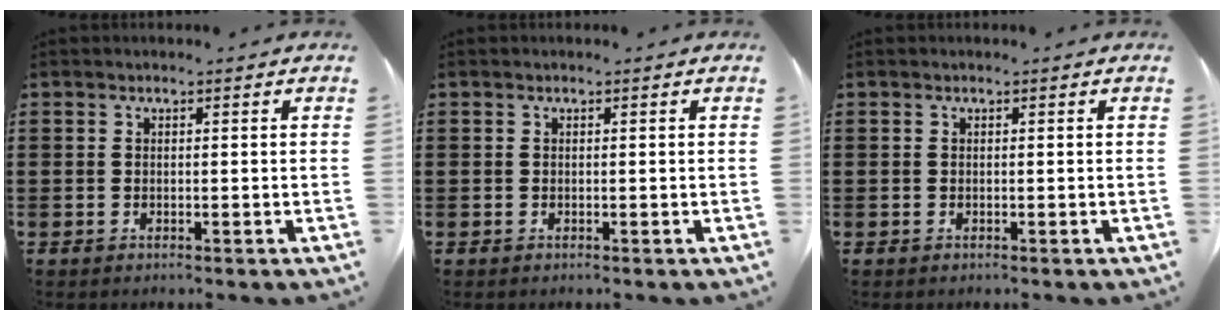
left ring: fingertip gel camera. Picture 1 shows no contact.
{"total": 0.0}
{"total": 0.0}